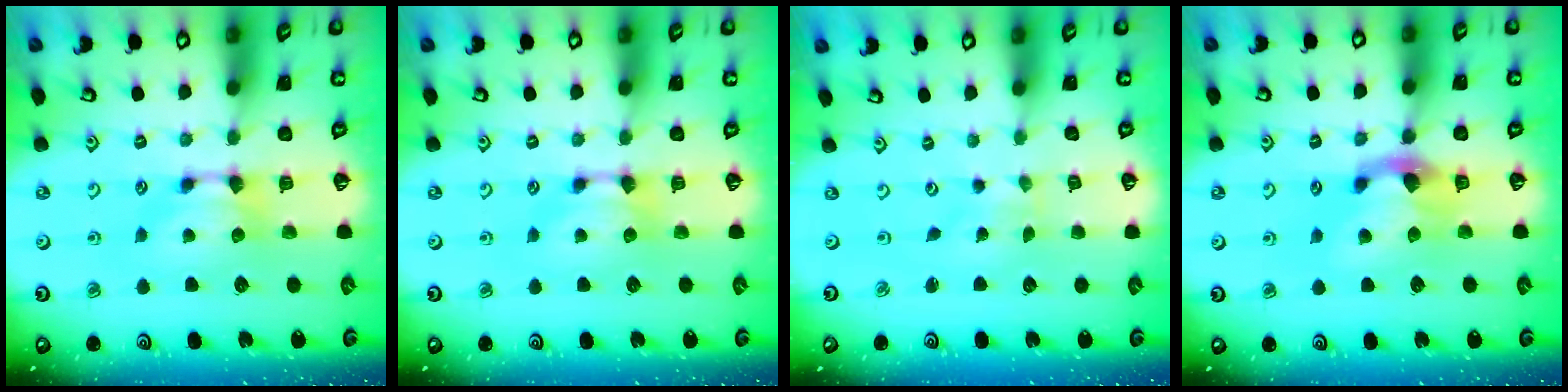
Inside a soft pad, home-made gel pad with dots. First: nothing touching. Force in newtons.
{"total": 0.0}
{"total": 5.5, "press": 5.5, "slide": 0.5}
{"total": 3.7, "press": 3.1, "slide": 2.0}